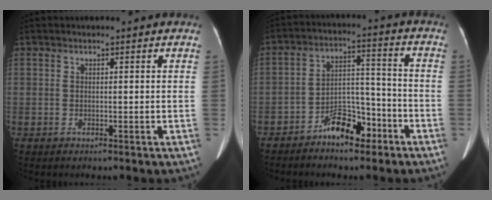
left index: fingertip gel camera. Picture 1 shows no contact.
{"total": 7.7, "force": [-5.2, 3.4, 4.4], "torque": [-0.075, 0.026, -0.089]}